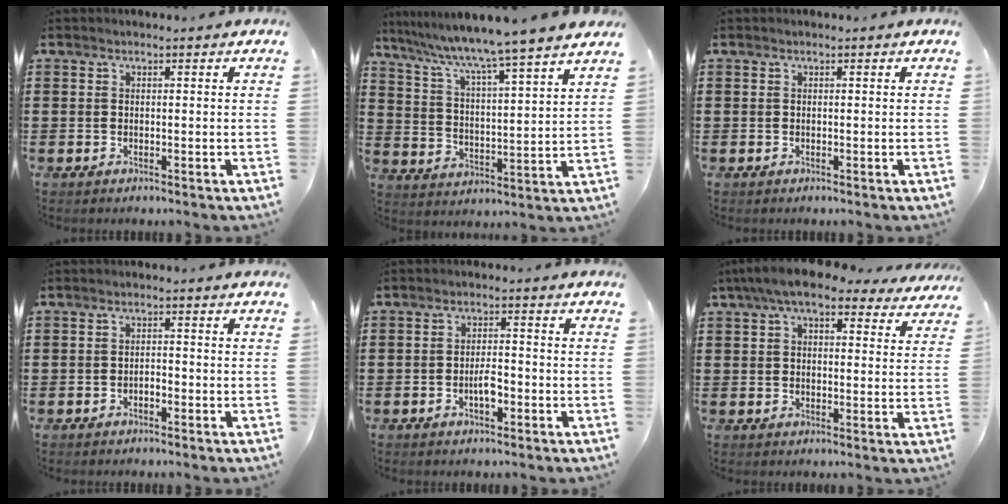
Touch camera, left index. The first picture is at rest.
{"total": 5.8, "force": [5.1, -1.6, 2.3], "torque": [-0.069, -0.052, 0.076]}
{"total": 0.0}
{"total": 1.3, "force": [-0.8, 0.4, 0.9], "torque": [-0.021, -0.002, -0.015]}
{"total": 3.4, "force": [-1.2, 1.2, 3.0], "torque": [-0.052, 0.005, -0.021]}
{"total": 7.6, "force": [5.8, 2.0, 4.5], "torque": [-0.096, -0.009, 0.104]}